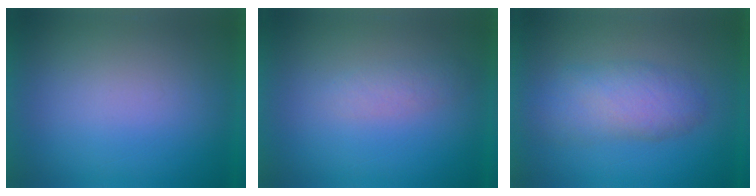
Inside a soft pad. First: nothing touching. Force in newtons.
{"total": 1.9}
{"total": 4.5}